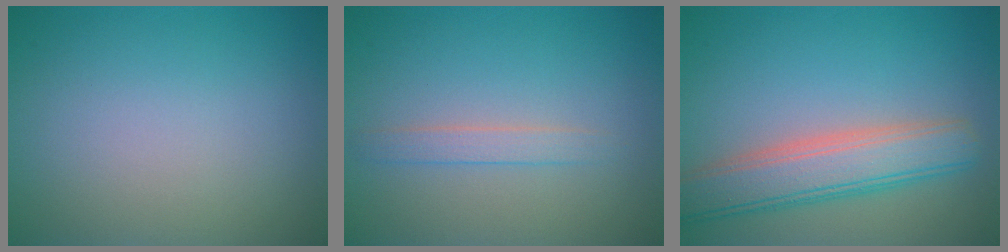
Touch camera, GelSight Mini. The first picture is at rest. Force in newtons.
{"total": 1.5, "press": 1.5, "slide": 0.1}
{"total": 5.9, "press": 5.9, "slide": 0.6}